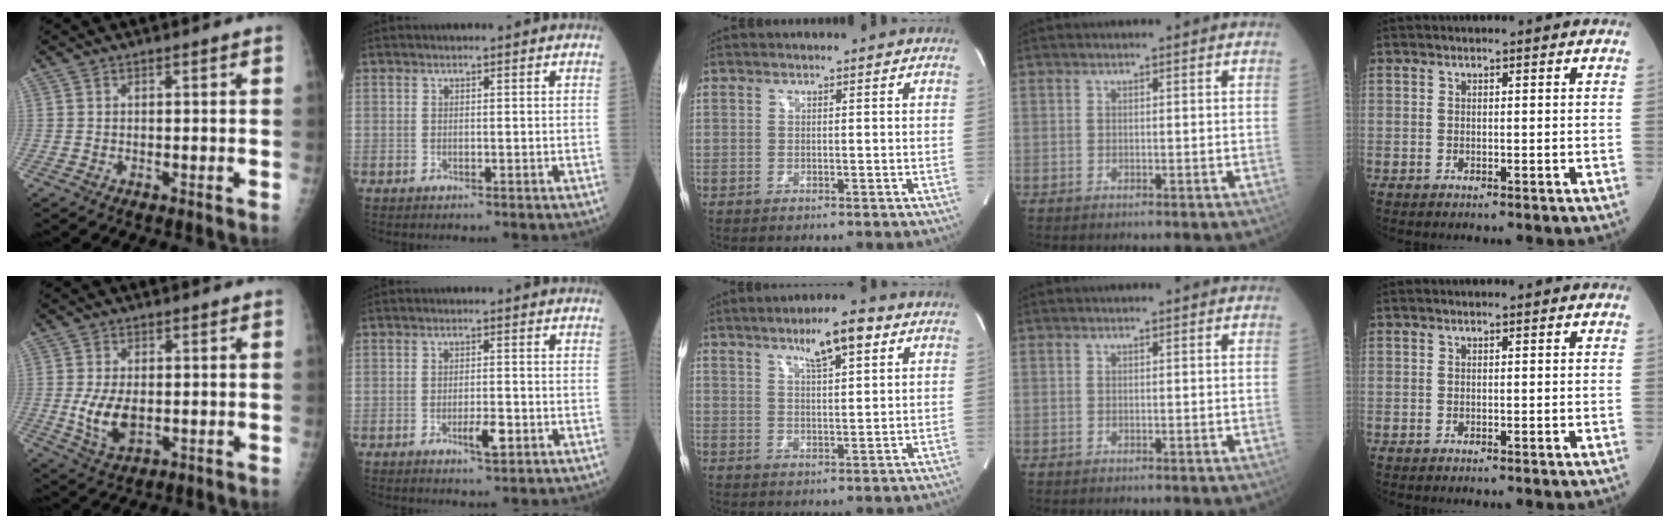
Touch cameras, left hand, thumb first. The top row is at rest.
{"thumb": {"total": 6.9, "force": [-0.6, 3.9, 5.7], "torque": [-0.103, -0.014, -0.002]}, "index": {"total": 3.4, "force": [-1.5, 0.8, 2.9], "torque": [-0.052, 0.000, -0.021]}, "middle": {"total": 7.3, "force": [4.2, 1.1, 5.8], "torque": [-0.098, 0.007, 0.068]}}